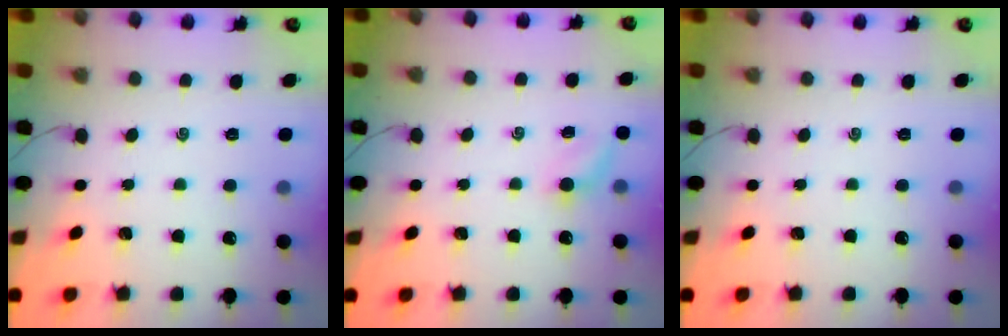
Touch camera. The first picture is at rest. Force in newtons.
{"total": 4.2, "press": 4.0, "slide": 1.3}
{"total": 0.0}